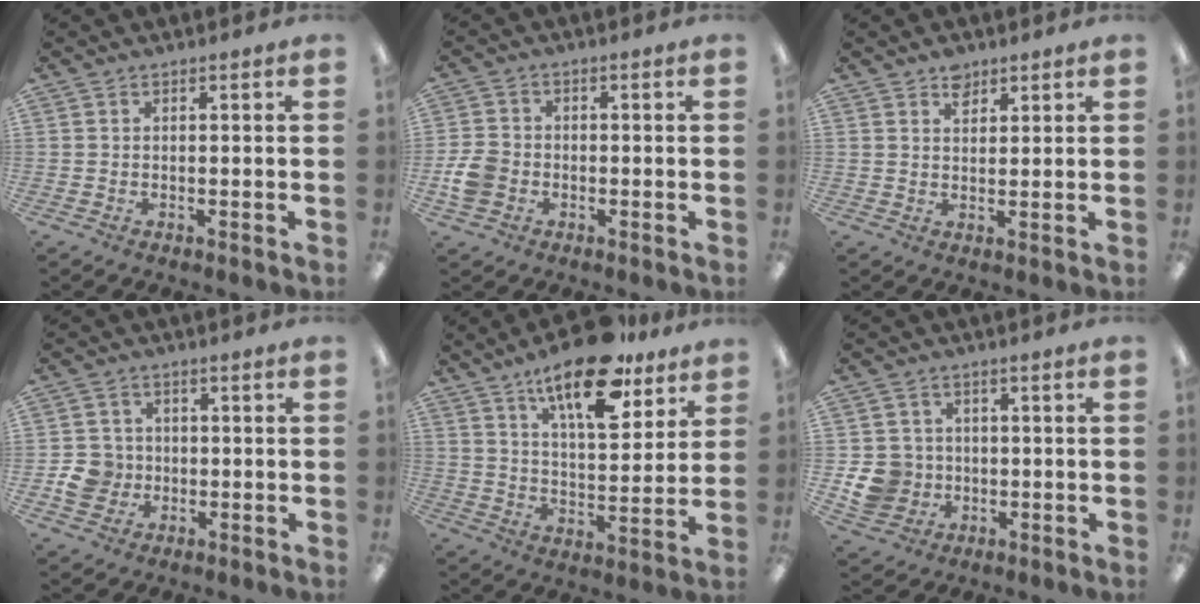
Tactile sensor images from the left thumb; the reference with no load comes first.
{"total": 6.1, "force": [-1.7, 4.9, 3.1], "torque": [-0.064, 0.014, -0.028]}
{"total": 3.5, "force": [2.6, 2.0, 1.3], "torque": [-0.013, -0.011, 0.046]}
{"total": 6.5, "force": [-1.2, 6.0, 2.2], "torque": [-0.040, 0.010, -0.021]}
{"total": 17.6, "force": [12.2, 6.6, 10.8], "torque": [-0.166, -0.064, 0.202]}
{"total": 8.4, "force": [-0.9, 8.0, 2.5], "torque": [-0.062, 0.015, -0.008]}